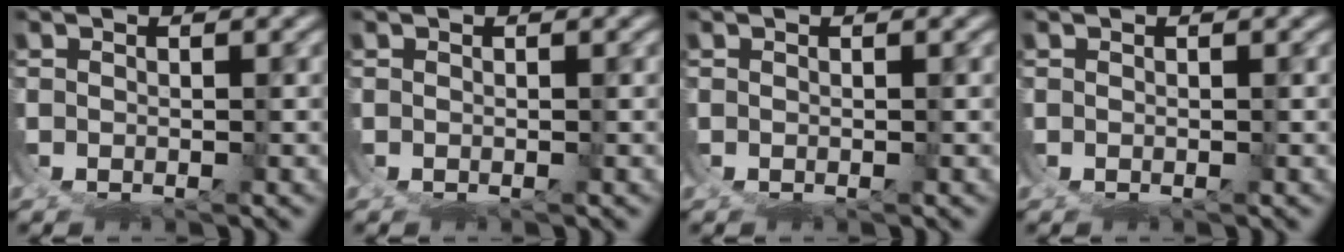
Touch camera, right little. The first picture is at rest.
{"total": 0.0}
{"total": 0.0}
{"total": 0.0}